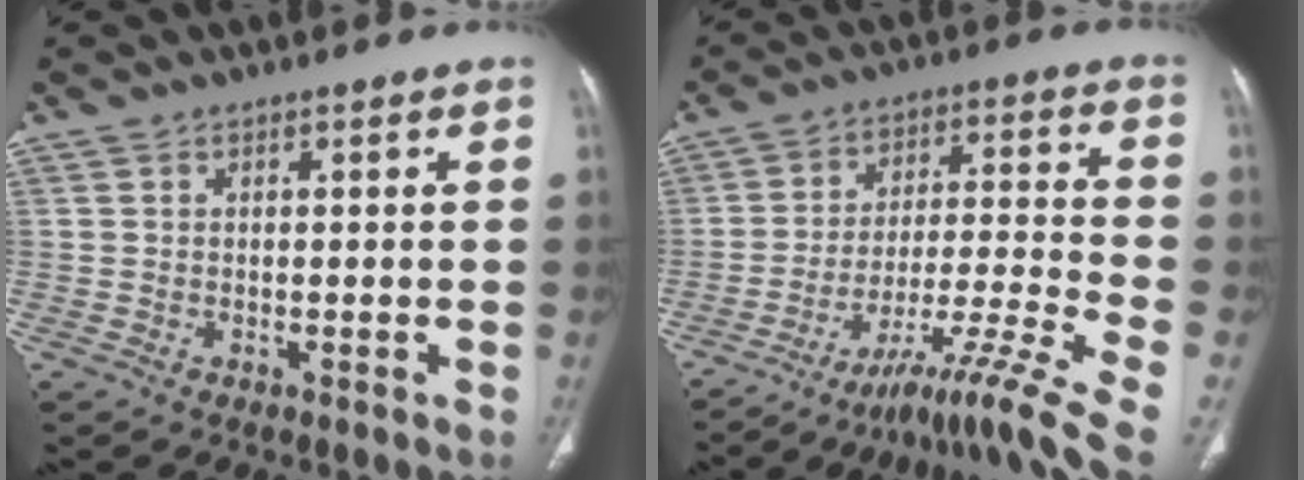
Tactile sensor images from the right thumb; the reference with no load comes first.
{"total": 13.2, "force": [-10.4, -1.0, 8.0], "torque": [-0.140, 0.083, -0.168]}